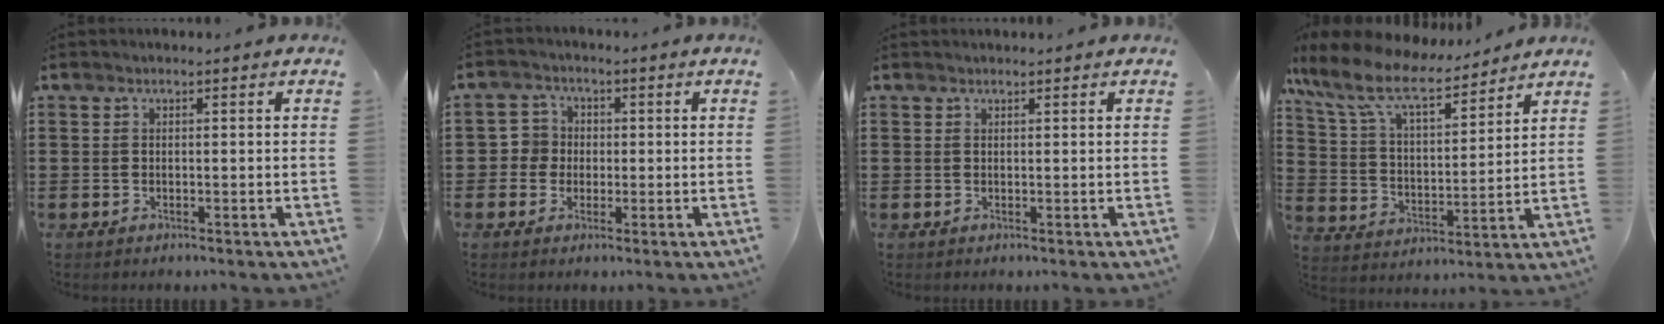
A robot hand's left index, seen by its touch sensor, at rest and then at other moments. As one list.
[{"total": 3.6, "force": [-0.6, 3.5, 0.5], "torque": [-0.027, 0.009, -0.015]}, {"total": 0.5, "force": [0.5, 0.1, 0.1], "torque": [-0.003, 0.000, 0.011]}, {"total": 10.2, "force": [8.3, 2.8, 5.2], "torque": [-0.135, -0.038, 0.143]}]